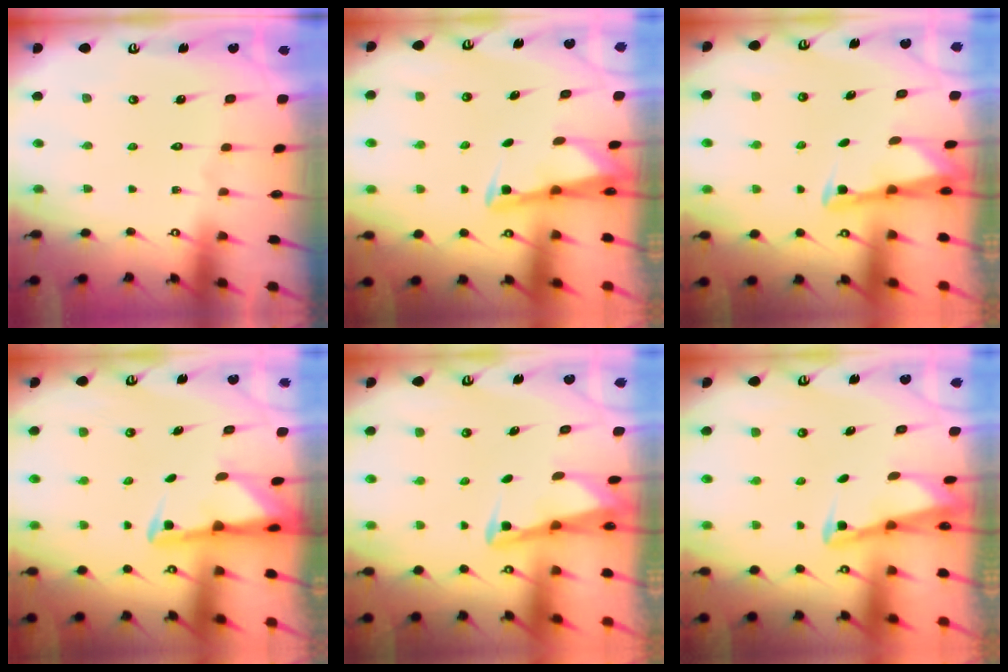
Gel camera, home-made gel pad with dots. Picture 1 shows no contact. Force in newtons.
{"total": 2.7, "press": 2.7, "slide": 0.2}
{"total": 2.9, "press": 2.9, "slide": 0.2}
{"total": 3.0, "press": 2.9, "slide": 0.6}
{"total": 2.8, "press": 2.8, "slide": 0.4}
{"total": 2.9, "press": 2.9, "slide": 0.4}